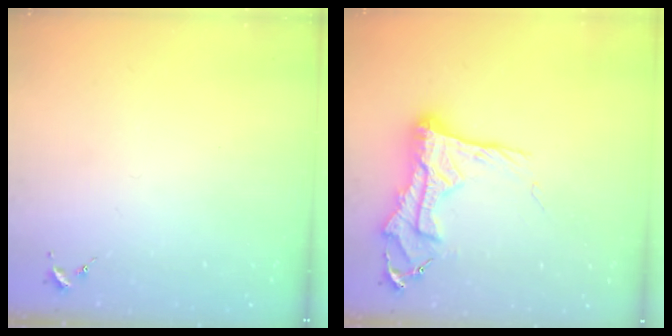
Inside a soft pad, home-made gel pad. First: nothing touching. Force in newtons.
{"total": 16.3, "press": 16.3, "slide": 1.6}